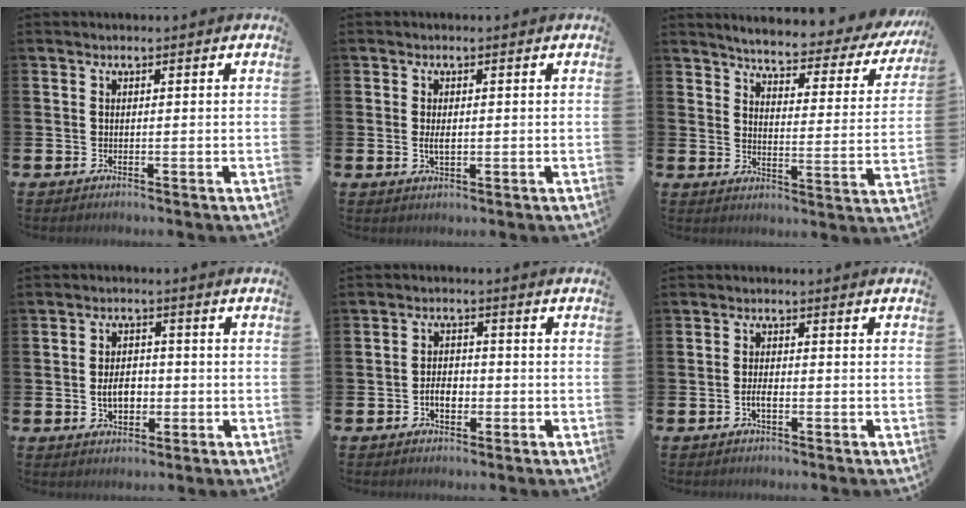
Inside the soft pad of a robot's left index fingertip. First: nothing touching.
{"total": 1.9, "force": [0.0, 0.9, 1.7], "torque": [-0.032, 0.002, 0.000]}
{"total": 4.3, "force": [4.0, 0.6, 1.7], "torque": [-0.056, -0.033, 0.059]}
{"total": 4.3, "force": [-0.8, 2.9, 3.1], "torque": [-0.042, 0.000, -0.020]}
{"total": 3.3, "force": [-1.1, 2.1, 2.2], "torque": [-0.033, 0.000, -0.024]}
{"total": 2.0, "force": [-0.7, 0.9, 1.7], "torque": [-0.030, 0.002, -0.014]}